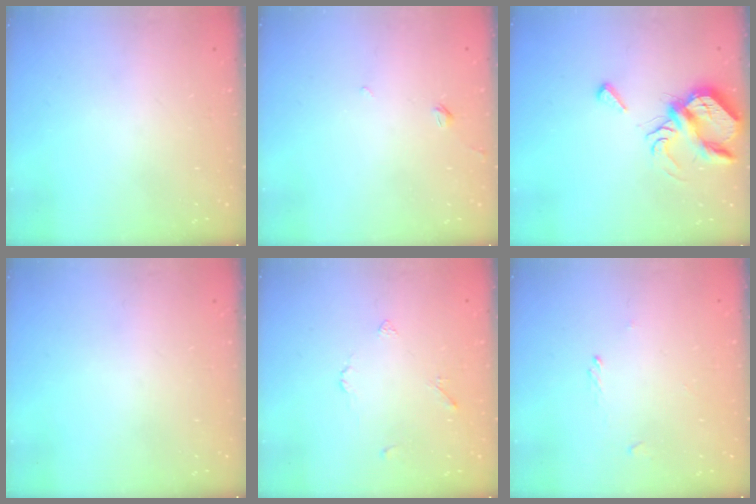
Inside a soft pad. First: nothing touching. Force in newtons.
{"total": 2.0, "press": 1.9, "slide": 0.5}
{"total": 7.2, "press": 7.2, "slide": 0.3}
{"total": 0.0}
{"total": 2.7, "press": 2.7, "slide": 0.5}
{"total": 0.0}